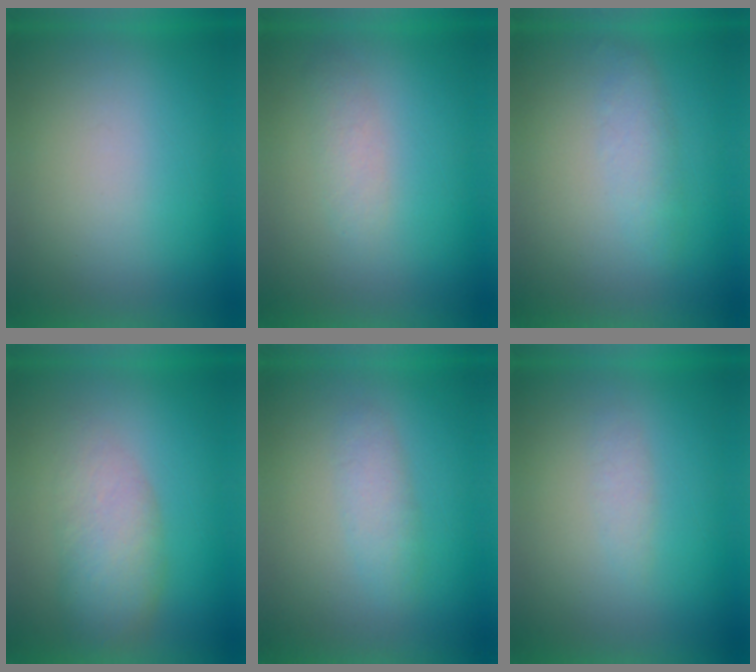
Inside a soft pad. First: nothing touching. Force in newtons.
{"total": 1.9}
{"total": 2.5}
{"total": 4.4}
{"total": 2.3}
{"total": 1.3}